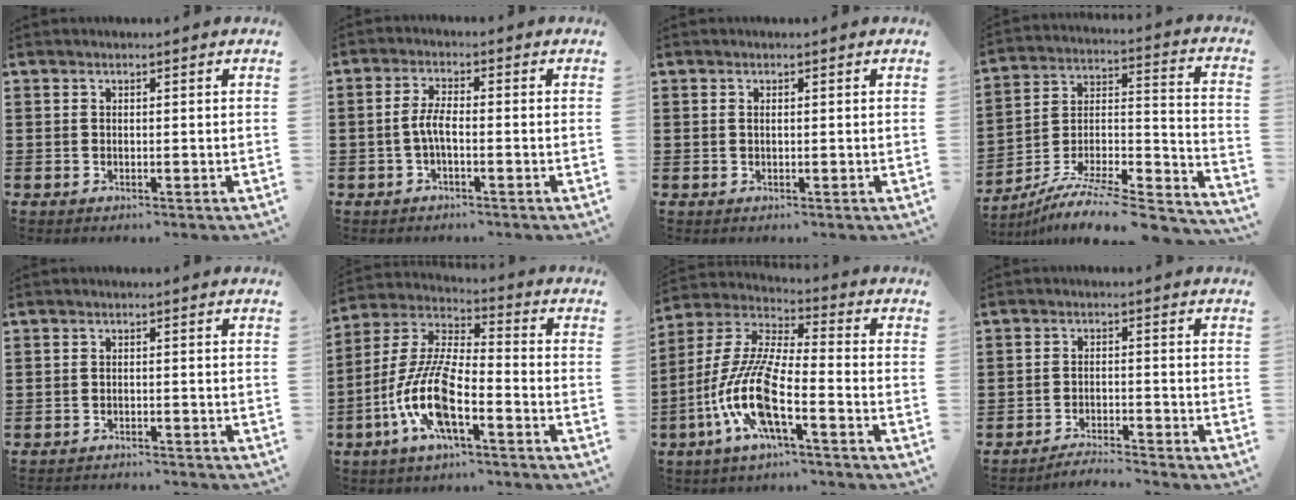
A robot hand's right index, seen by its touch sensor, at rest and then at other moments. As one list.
[{"total": 3.6, "force": [-1.0, 0.9, 3.3], "torque": [-0.082, -0.003, -0.028]}, {"total": 0.5, "force": [0.1, 0.2, 0.5], "torque": [-0.010, -0.002, 0.002]}, {"total": 7.8, "force": [-6.7, 1.1, 3.9], "torque": [-0.064, -0.001, -0.137]}, {"total": 1.5, "force": [-1.5, -0.1, -0.2], "torque": [0.000, 0.003, -0.033]}, {"total": 11.5, "force": [-5.4, 3.3, 9.6], "torque": [-0.230, -0.011, -0.110]}, {"total": 11.9, "force": [-6.0, 2.1, 10.1], "torque": [-0.244, -0.020, -0.127]}, {"total": 2.8, "force": [-2.8, -0.1, 0.0], "torque": [-0.005, 0.003, -0.060]}]